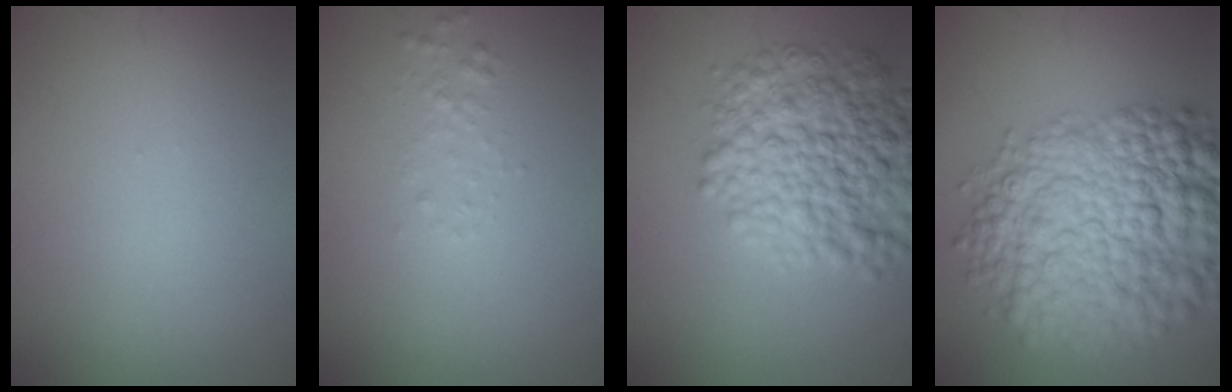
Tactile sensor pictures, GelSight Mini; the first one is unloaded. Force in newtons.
{"total": 1.0, "press": 1.0, "slide": 0.1}
{"total": 8.2, "press": 8.2, "slide": 0.3}
{"total": 12.1, "press": 12.1, "slide": 0.4}